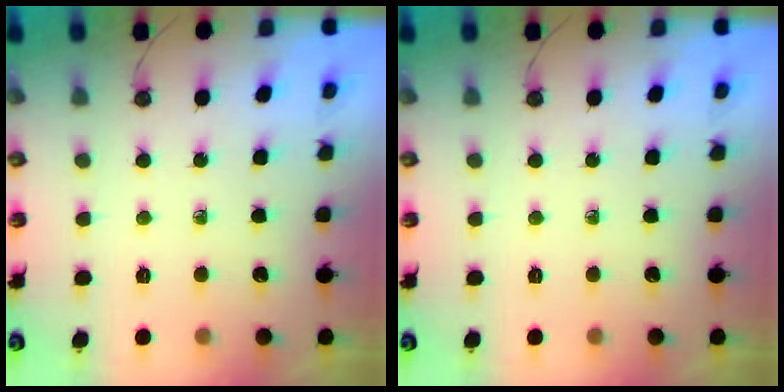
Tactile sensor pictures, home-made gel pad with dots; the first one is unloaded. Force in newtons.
{"total": 0.0}